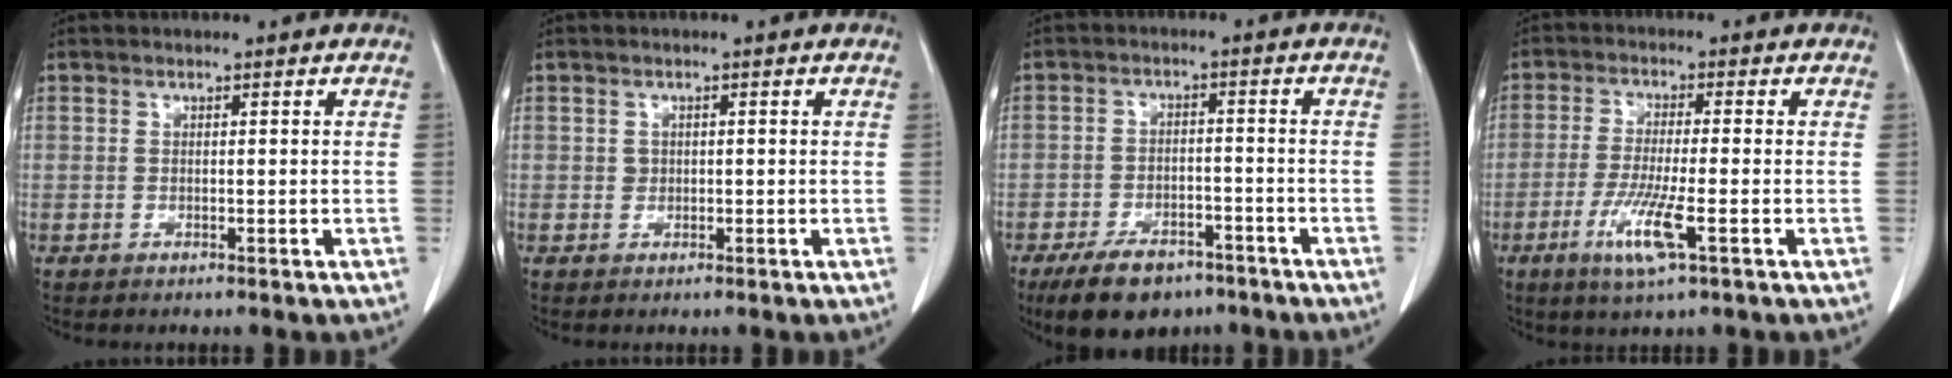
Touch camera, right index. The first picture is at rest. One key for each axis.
{"total": 0.9, "fx": 0.1, "fy": 0.8, "fz": 0.3, "tx": -0.002, "ty": 0.002, "tz": 0.002}
{"total": 9.3, "fx": -6.8, "fy": 4.6, "fz": 4.5, "tx": -0.074, "ty": 0.000, "tz": -0.108}
{"total": 7.6, "fx": -3.1, "fy": 0.1, "fz": 6.9, "tx": -0.138, "ty": -0.020, "tz": -0.057}